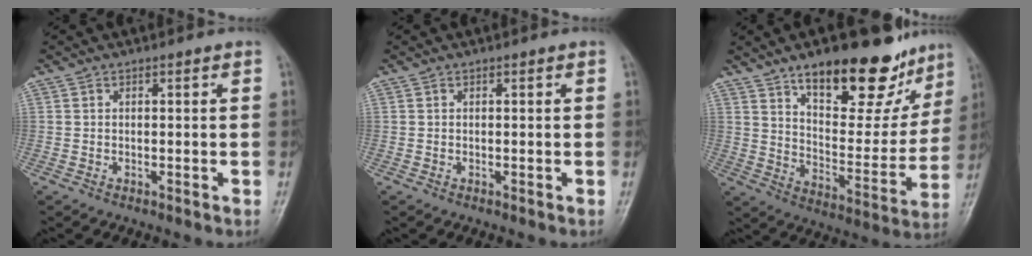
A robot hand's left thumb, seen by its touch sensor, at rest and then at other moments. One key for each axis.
{"total": 0.0}
{"total": 23.0, "fx": 15.3, "fy": 9.6, "fz": 14.2, "tx": -0.146, "ty": -0.074, "tz": 0.230}